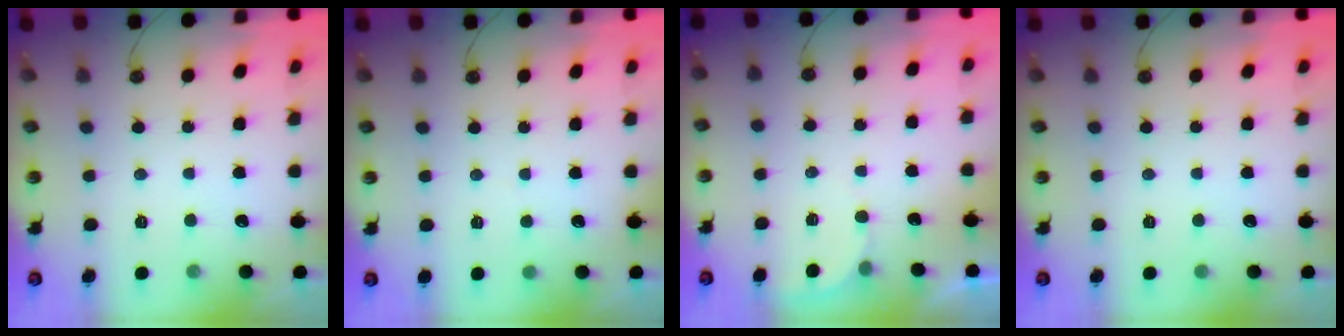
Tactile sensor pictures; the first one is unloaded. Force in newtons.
{"total": 1.2, "press": 1.2, "slide": 0.1}
{"total": 1.6, "press": 1.6, "slide": 0.0}
{"total": 0.0}